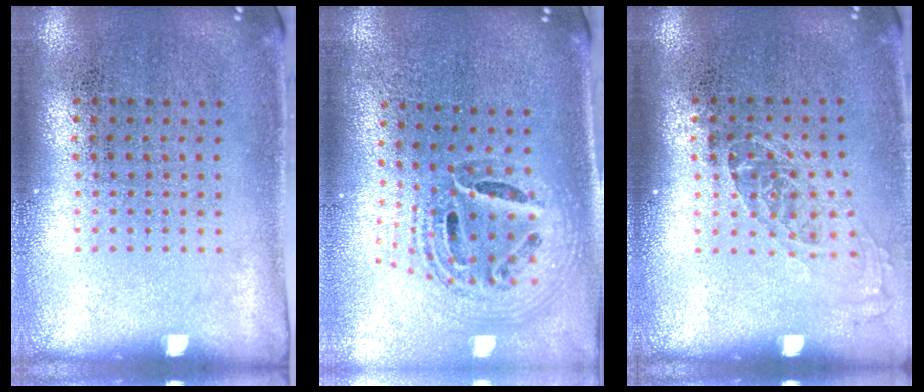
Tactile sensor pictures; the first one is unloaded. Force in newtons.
{"total": 1.6, "press": 1.4, "slide": 0.8}
{"total": 1.2, "press": 1.0, "slide": 0.7}